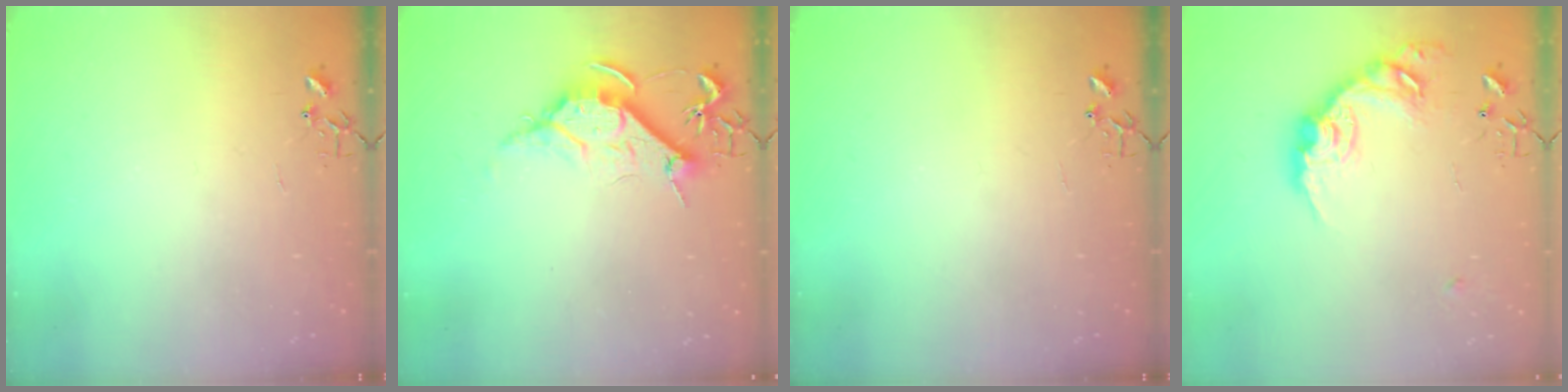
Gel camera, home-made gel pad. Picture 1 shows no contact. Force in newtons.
{"total": 9.9, "press": 9.9, "slide": 1.1}
{"total": 0.0}
{"total": 18.5, "press": 18.5, "slide": 0.9}